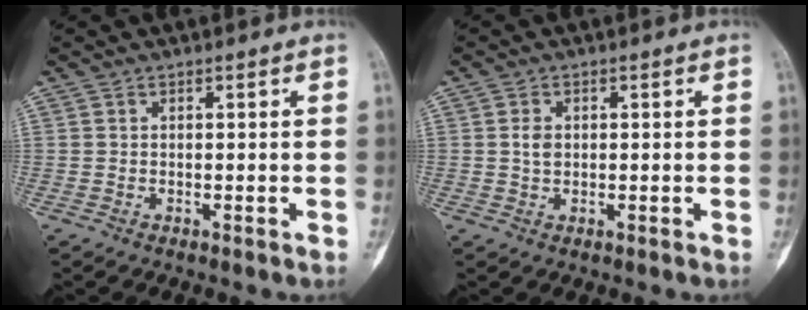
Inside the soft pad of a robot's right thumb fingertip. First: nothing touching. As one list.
[{"total": 2.3, "force": [0.3, 1.7, 1.6], "torque": [-0.025, 0.001, 0.008]}]